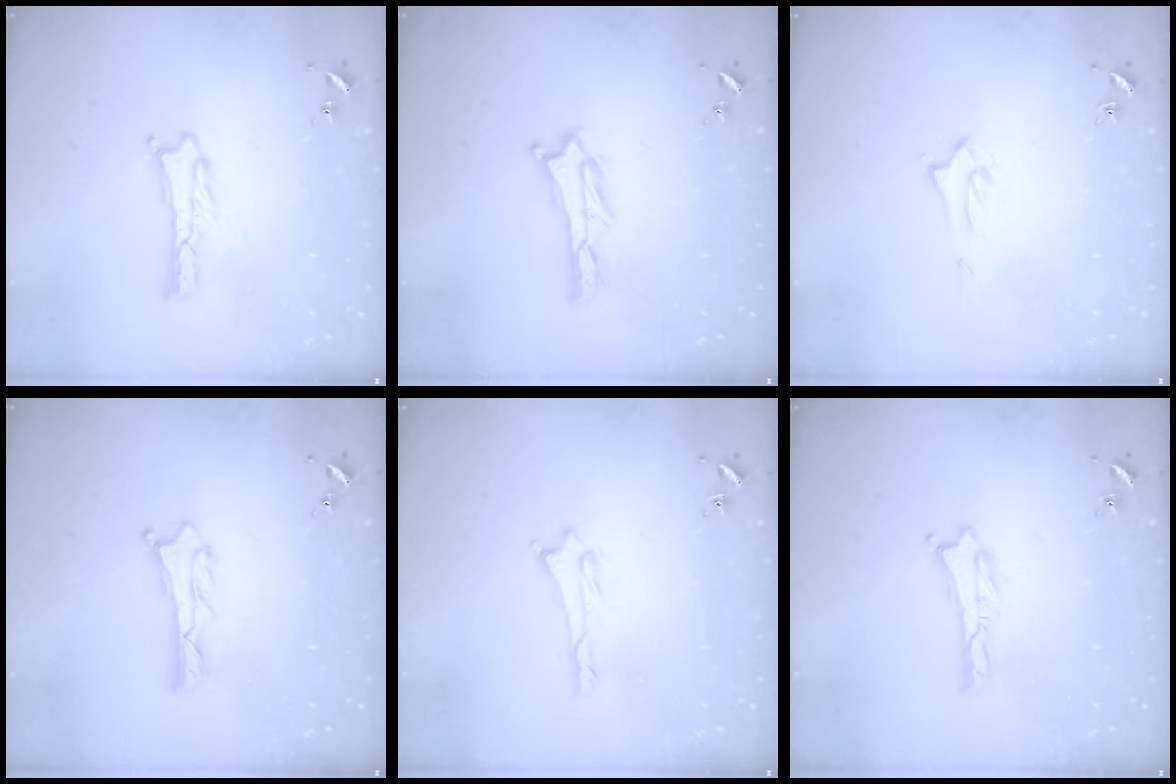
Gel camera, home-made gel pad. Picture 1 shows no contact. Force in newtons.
{"total": 0.9, "press": 0.9, "slide": 0.2}
{"total": 1.4, "press": 1.4, "slide": 0.2}
{"total": 1.3, "press": 1.2, "slide": 0.1}
{"total": 0.6, "press": 0.5, "slide": 0.2}
{"total": 0.0}